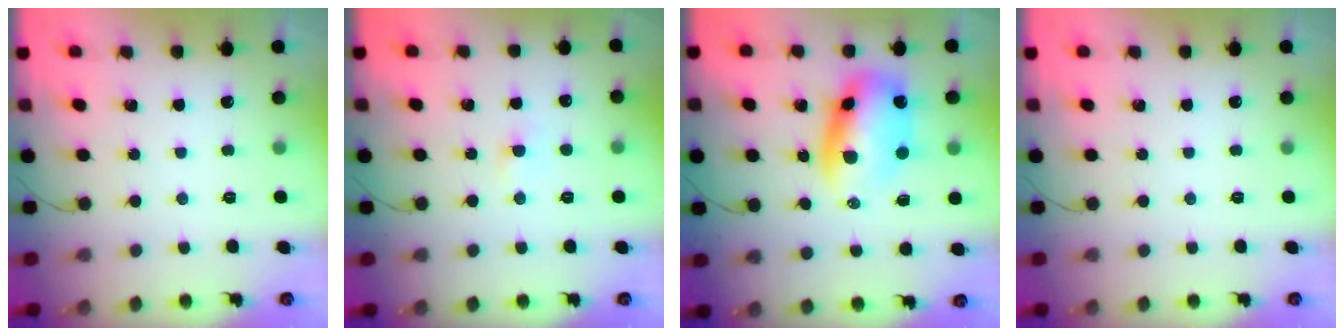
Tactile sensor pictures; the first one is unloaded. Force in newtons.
{"total": 1.9, "press": 1.7, "slide": 0.9}
{"total": 12.6, "press": 12.1, "slide": 3.4}
{"total": 0.0}